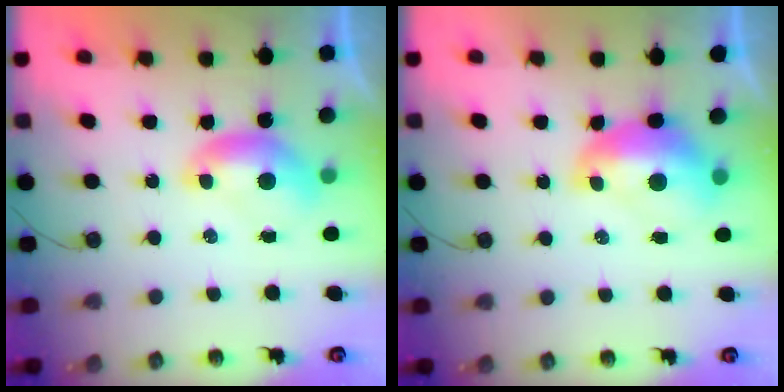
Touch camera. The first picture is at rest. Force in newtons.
{"total": 2.8, "press": 2.7, "slide": 0.7}